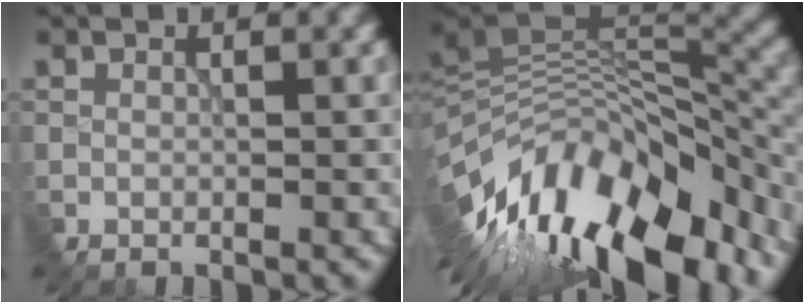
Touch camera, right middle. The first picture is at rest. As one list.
[{"total": 14.2, "force": [-7.3, 6.5, 10.3], "torque": [-0.191, 0.015, -0.118]}]